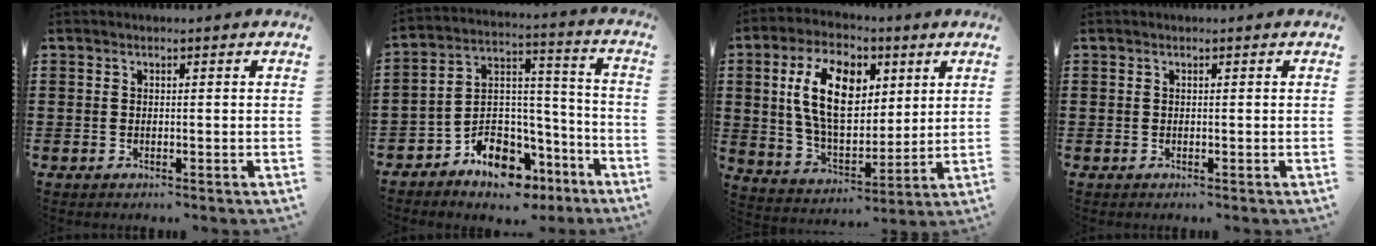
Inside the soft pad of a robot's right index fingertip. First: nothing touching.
{"total": 8.5, "force": [-6.6, 4.8, 2.2], "torque": [-0.040, 0.023, -0.117]}
{"total": 13.1, "force": [3.9, 7.4, 10.0], "torque": [-0.220, 0.014, 0.069]}
{"total": 0.0}